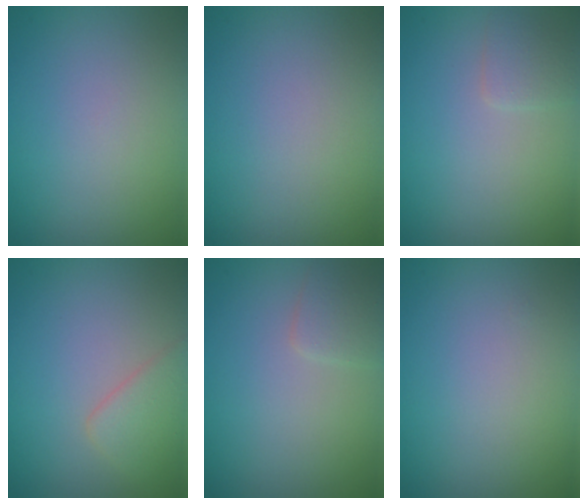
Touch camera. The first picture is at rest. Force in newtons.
{"total": 0.0}
{"total": 1.3, "press": 1.3, "slide": 0.0}
{"total": 2.5, "press": 2.5, "slide": 0.2}
{"total": 1.4, "press": 1.4, "slide": 0.0}
{"total": 0.0}